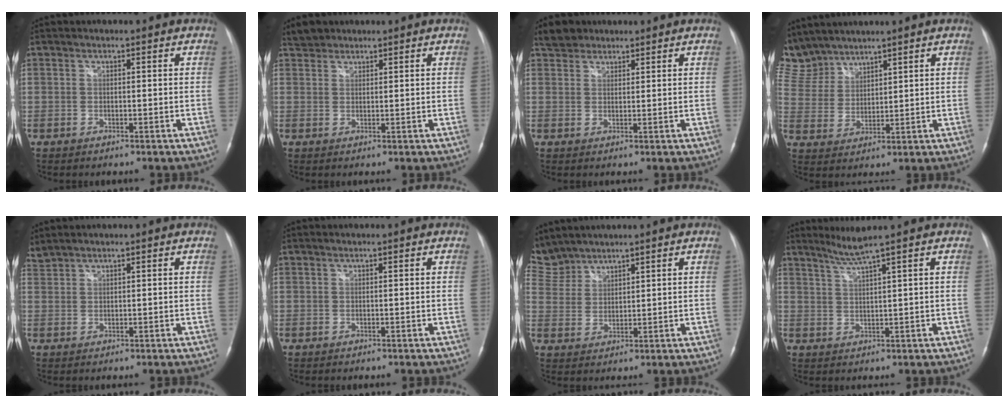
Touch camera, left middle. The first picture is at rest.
{"total": 2.3, "force": [2.0, 1.0, 0.0], "torque": [-0.006, 0.010, 0.036]}
{"total": 3.3, "force": [2.7, 1.9, 0.3], "torque": [-0.014, 0.014, 0.050]}
{"total": 10.2, "force": [9.2, 4.3, 1.1], "torque": [-0.045, 0.017, 0.203]}
{"total": 2.3, "force": [2.1, -0.2, 0.8], "torque": [-0.025, 0.026, 0.049]}
{"total": 0.0}
{"total": 5.0, "force": [4.9, 0.1, 0.5], "torque": [-0.032, 0.019, 0.111]}
{"total": 3.4, "force": [2.6, -1.6, 1.5], "torque": [-0.036, -0.012, 0.058]}